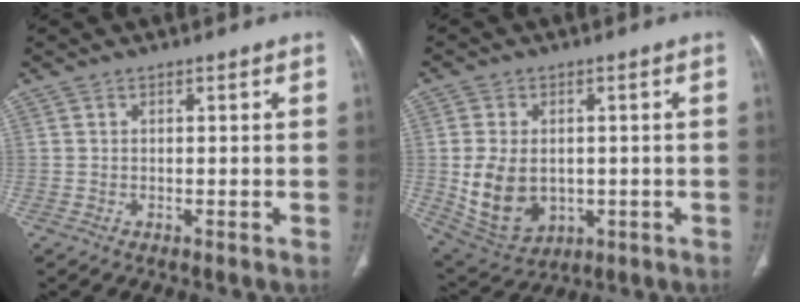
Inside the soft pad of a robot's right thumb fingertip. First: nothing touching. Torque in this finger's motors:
{"motor_torque": [-0.32, 0.92, 0.62, 0.84, 0.33]}